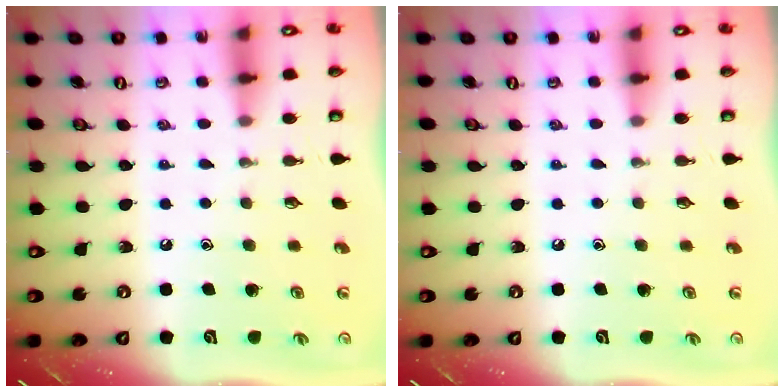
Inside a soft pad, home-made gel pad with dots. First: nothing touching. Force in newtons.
{"total": 0.0}